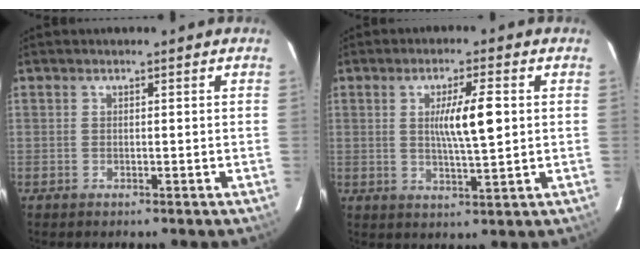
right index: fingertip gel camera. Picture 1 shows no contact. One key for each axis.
{"total": 7.0, "fx": 1.0, "fy": 0.5, "fz": 6.9, "tx": -0.119, "ty": 0.000, "tz": 0.019}